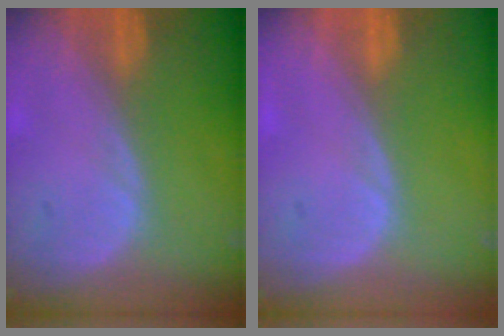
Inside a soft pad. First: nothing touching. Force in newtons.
{"total": 0.0}